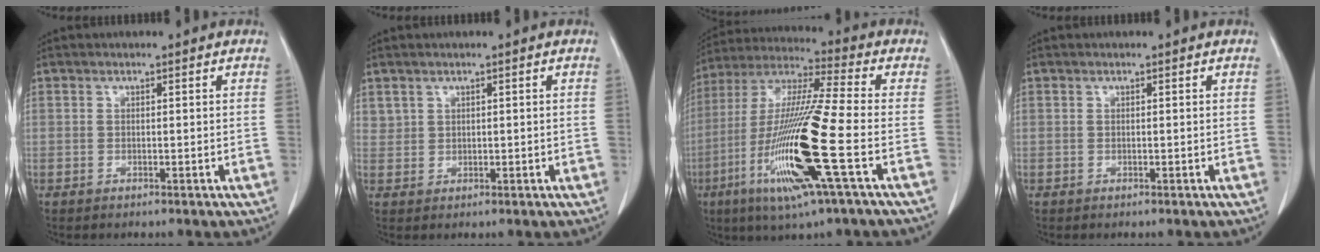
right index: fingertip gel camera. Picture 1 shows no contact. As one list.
[{"total": 1.4, "force": [0.9, 1.1, 0.1], "torque": [0.007, 0.006, 0.016]}, {"total": 19.2, "force": [-6.2, -0.1, 18.2], "torque": [-0.391, -0.028, -0.124]}, {"total": 0.0}]